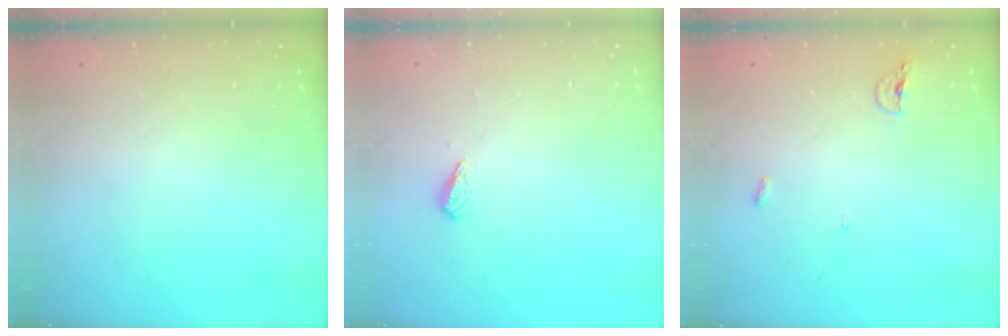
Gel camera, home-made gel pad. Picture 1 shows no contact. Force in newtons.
{"total": 2.7, "press": 2.6, "slide": 0.4}
{"total": 3.9, "press": 3.8, "slide": 0.8}